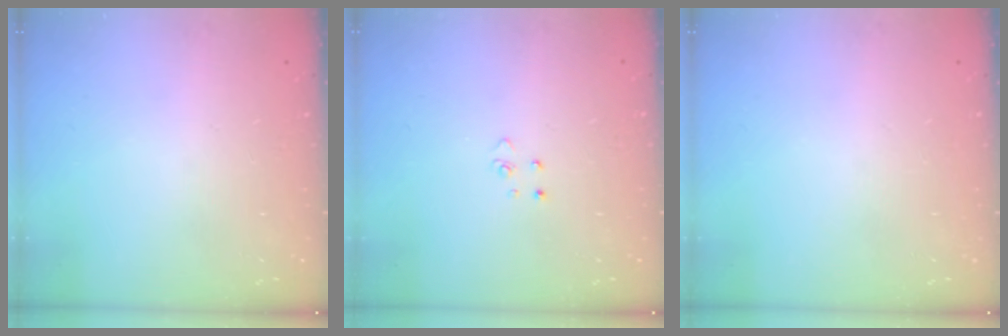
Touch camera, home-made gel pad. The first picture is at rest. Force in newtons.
{"total": 2.8, "press": 2.8, "slide": 0.3}
{"total": 0.0}